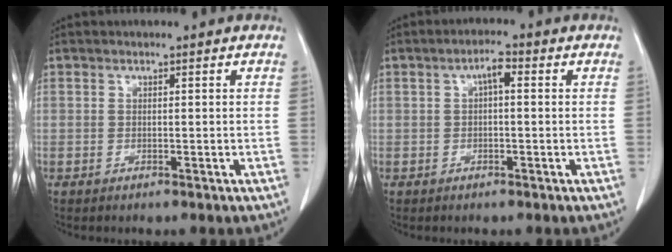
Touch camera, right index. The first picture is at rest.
{"total": 2.7, "force": [0.4, 0.8, 2.5], "torque": [-0.045, 0.010, 0.006]}